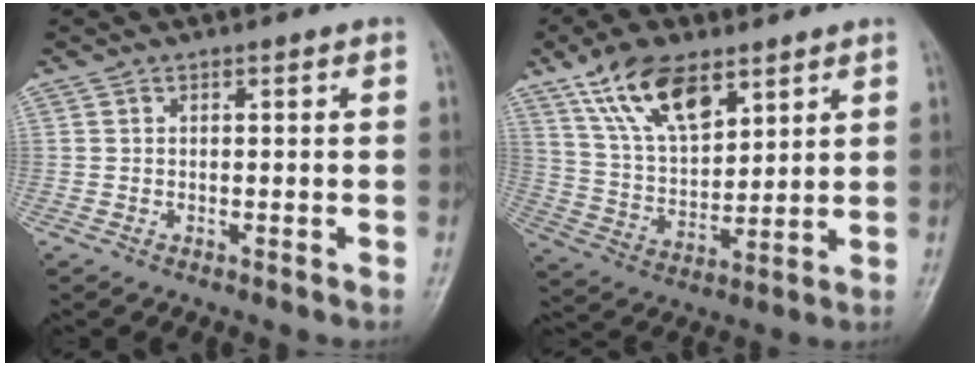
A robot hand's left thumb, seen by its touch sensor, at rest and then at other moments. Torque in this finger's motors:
{"motor_torque": [1.08, 1.08, 0.47, -0.48, 0.30]}